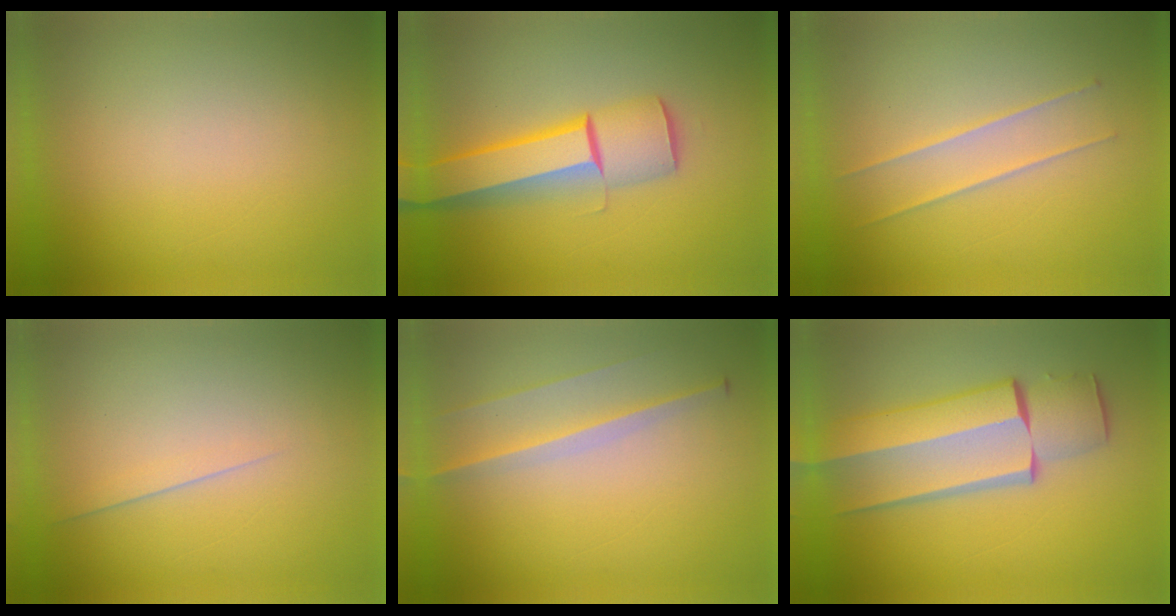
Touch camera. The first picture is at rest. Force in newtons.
{"total": 4.9}
{"total": 1.9}
{"total": 1.6}
{"total": 2.7}
{"total": 7.5}